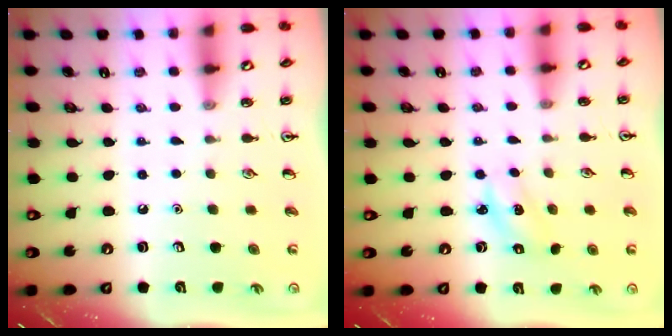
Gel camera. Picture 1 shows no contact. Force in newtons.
{"total": 2.2, "press": 2.1, "slide": 0.7}